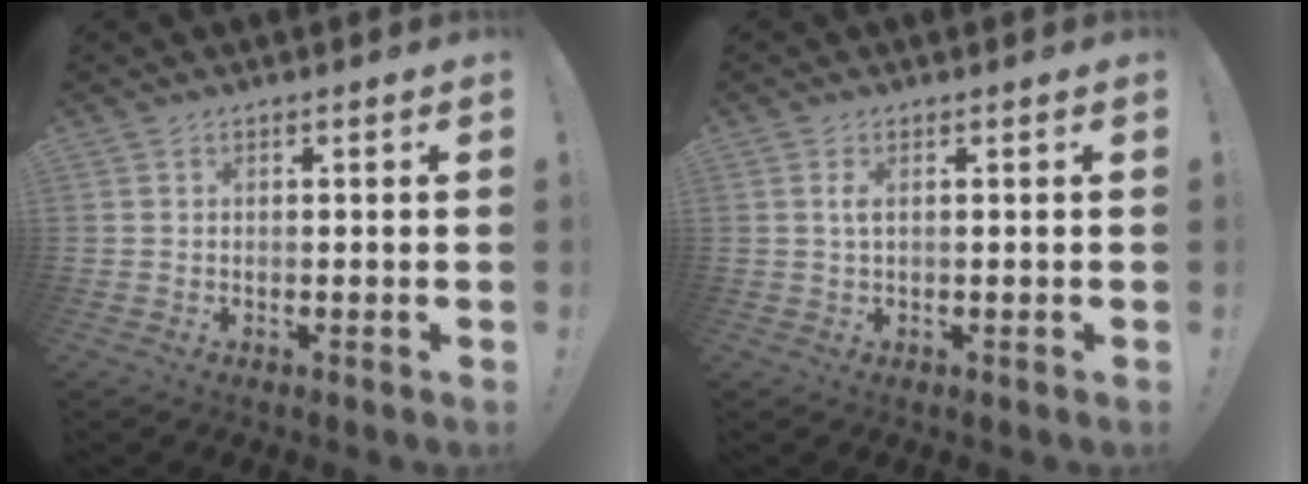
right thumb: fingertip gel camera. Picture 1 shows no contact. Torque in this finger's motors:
{"motor_torque": [0.05, 0.06, 0.41, -0.39, 0.16]}